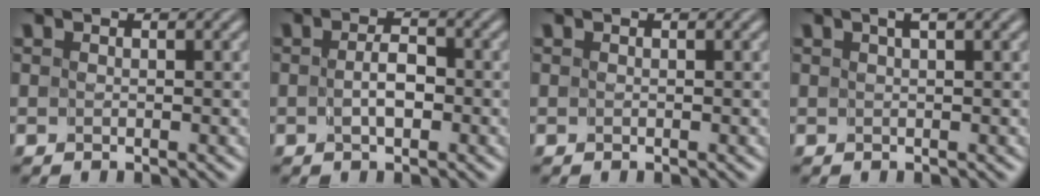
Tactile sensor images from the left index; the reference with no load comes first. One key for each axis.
{"total": 1.9, "fx": -0.6, "fy": 0.8, "fz": 1.7, "tx": -0.033, "ty": -0.002, "tz": -0.011}
{"total": 0.0}
{"total": 1.5, "fx": 0.8, "fy": 0.1, "fz": 1.2, "tx": -0.015, "ty": 0.000, "tz": 0.011}